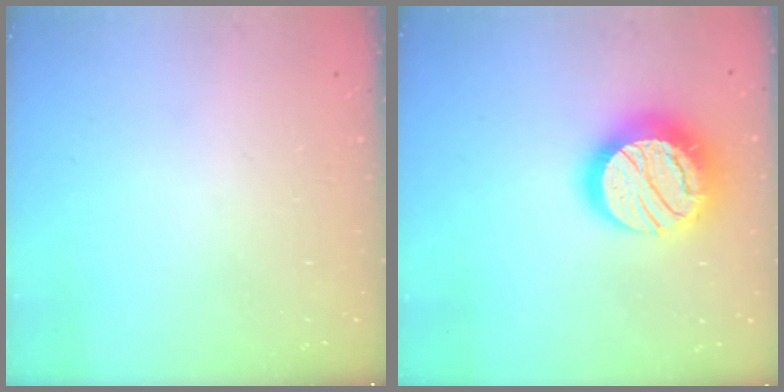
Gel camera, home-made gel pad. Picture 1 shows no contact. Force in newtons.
{"total": 21.6, "press": 21.6, "slide": 1.6}